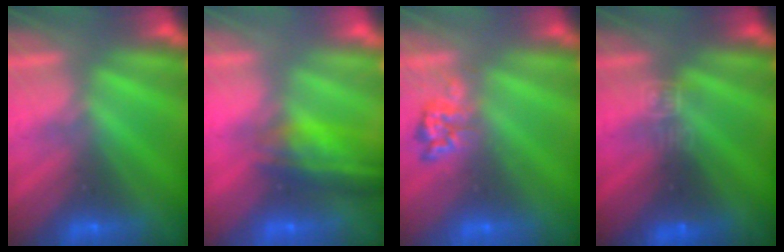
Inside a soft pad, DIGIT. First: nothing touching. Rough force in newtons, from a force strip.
{"total": 7.0}
{"total": 2.4}
{"total": 2.9}